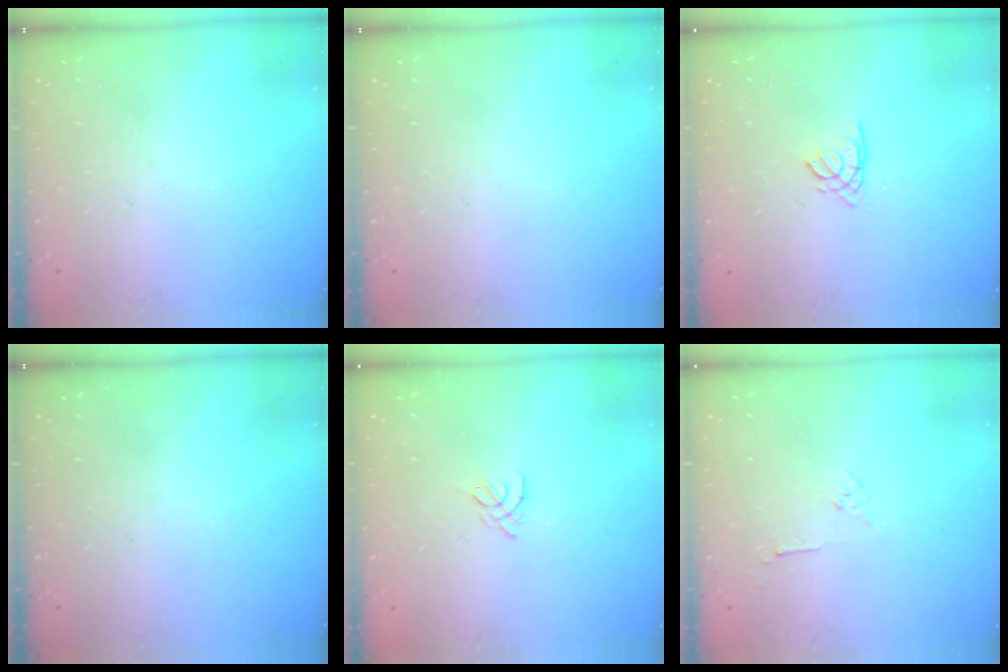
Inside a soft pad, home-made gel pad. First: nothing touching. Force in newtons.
{"total": 0.0}
{"total": 1.6, "press": 1.6, "slide": 0.2}
{"total": 0.0}
{"total": 2.5, "press": 2.4, "slide": 0.6}
{"total": 3.0, "press": 3.0, "slide": 0.7}